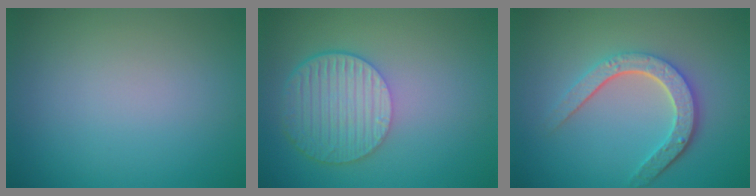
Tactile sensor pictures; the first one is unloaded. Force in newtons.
{"total": 6.1, "press": 4.5, "slide": 4.1}
{"total": 4.7, "press": 3.5, "slide": 3.0}